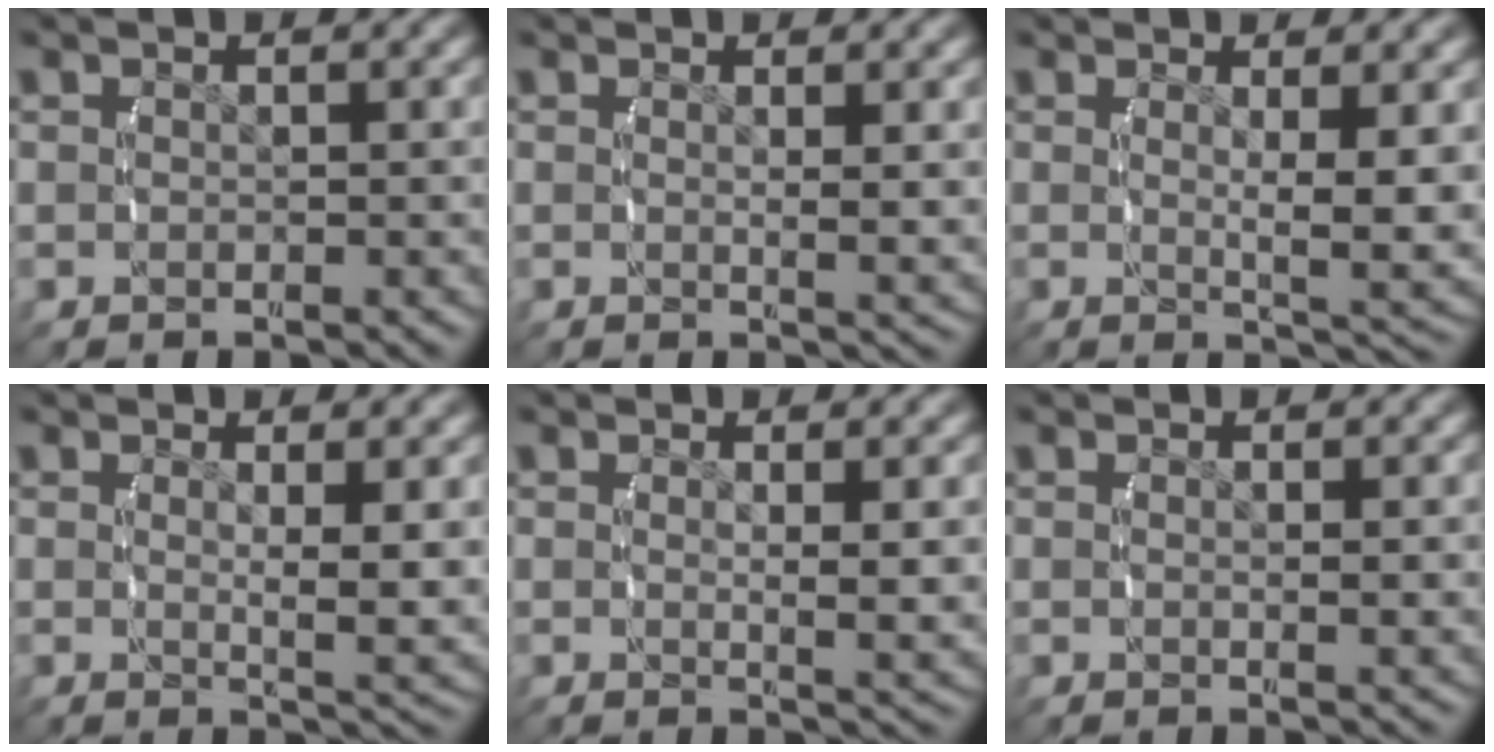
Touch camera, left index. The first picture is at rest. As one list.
[{"total": 1.7, "force": [0.6, -0.3, 1.6], "torque": [-0.028, -0.012, 0.012]}, {"total": 4.4, "force": [0.9, 0.0, 4.3], "torque": [-0.061, -0.012, 0.019]}, {"total": 3.5, "force": [1.0, -0.2, 3.4], "torque": [-0.049, -0.013, 0.019]}, {"total": 2.4, "force": [0.7, -0.3, 2.3], "torque": [-0.034, -0.011, 0.014]}, {"total": 0.7, "force": [0.2, -0.1, 0.6], "torque": [-0.019, -0.009, 0.005]}]